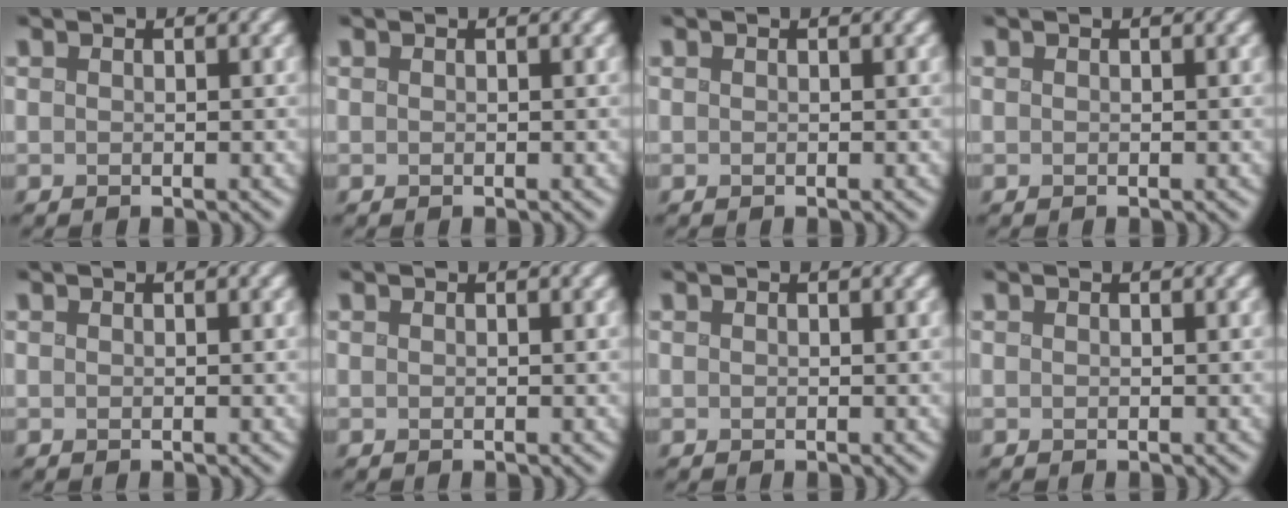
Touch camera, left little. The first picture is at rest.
{"total": 0.0}
{"total": 0.0}
{"total": 0.0}
{"total": 0.0}
{"total": 0.0}
{"total": 0.0}
{"total": 0.0}